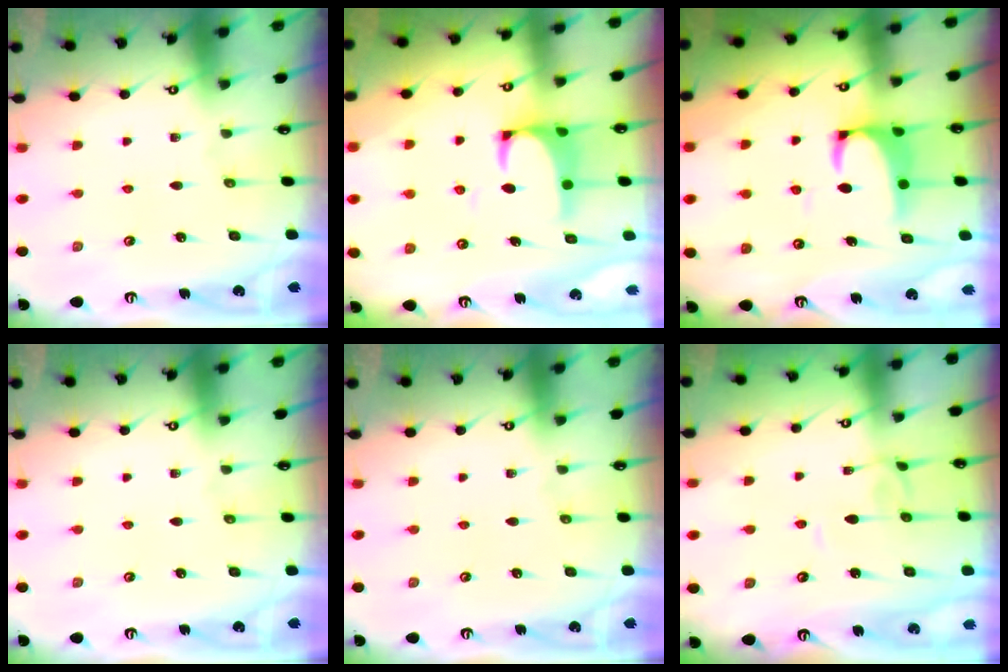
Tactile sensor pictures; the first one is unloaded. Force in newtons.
{"total": 1.8, "press": 1.6, "slide": 0.7}
{"total": 2.3, "press": 2.1, "slide": 0.9}
{"total": 0.0}
{"total": 0.0}
{"total": 3.4, "press": 3.4, "slide": 0.1}